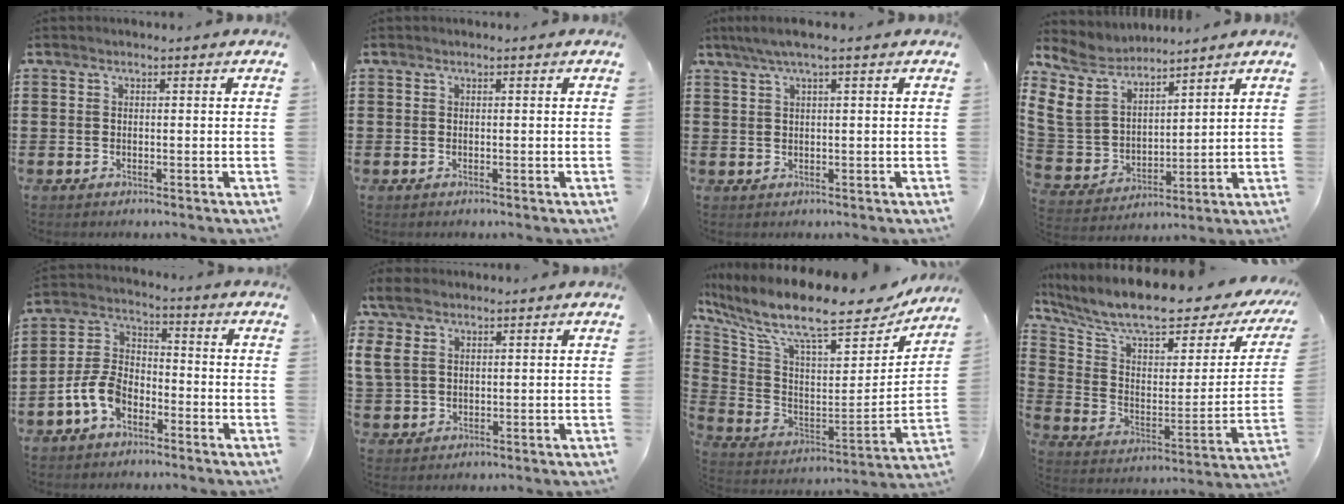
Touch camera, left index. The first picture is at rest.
{"total": 0.0}
{"total": 2.6, "force": [1.2, 0.0, 2.3], "torque": [-0.044, 0.001, 0.021]}
{"total": 8.1, "force": [5.8, 5.1, 2.6], "torque": [-0.099, -0.029, 0.105]}
{"total": 7.4, "force": [-4.1, 4.3, 4.3], "torque": [-0.123, 0.004, -0.089]}
{"total": 5.5, "force": [2.8, 3.8, 2.8], "torque": [-0.084, 0.010, 0.051]}
{"total": 11.8, "force": [9.1, 2.5, 7.0], "torque": [-0.163, -0.067, 0.152]}
{"total": 9.8, "force": [7.7, 1.6, 5.8], "torque": [-0.137, -0.055, 0.128]}